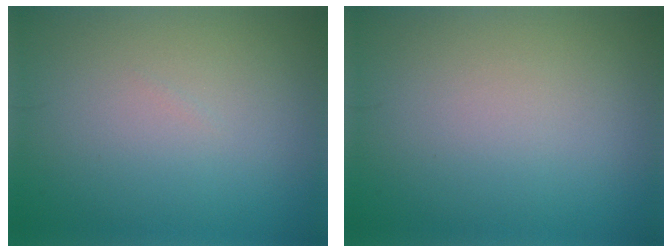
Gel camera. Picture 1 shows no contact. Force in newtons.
{"total": 0.0}